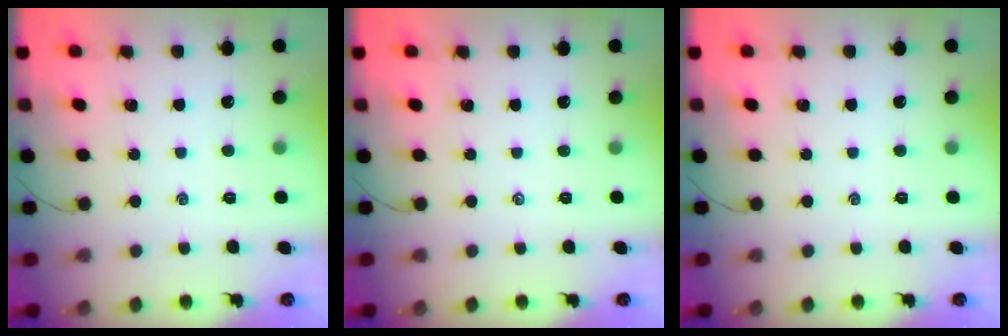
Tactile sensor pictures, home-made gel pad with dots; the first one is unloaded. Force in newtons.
{"total": 0.0}
{"total": 0.0}